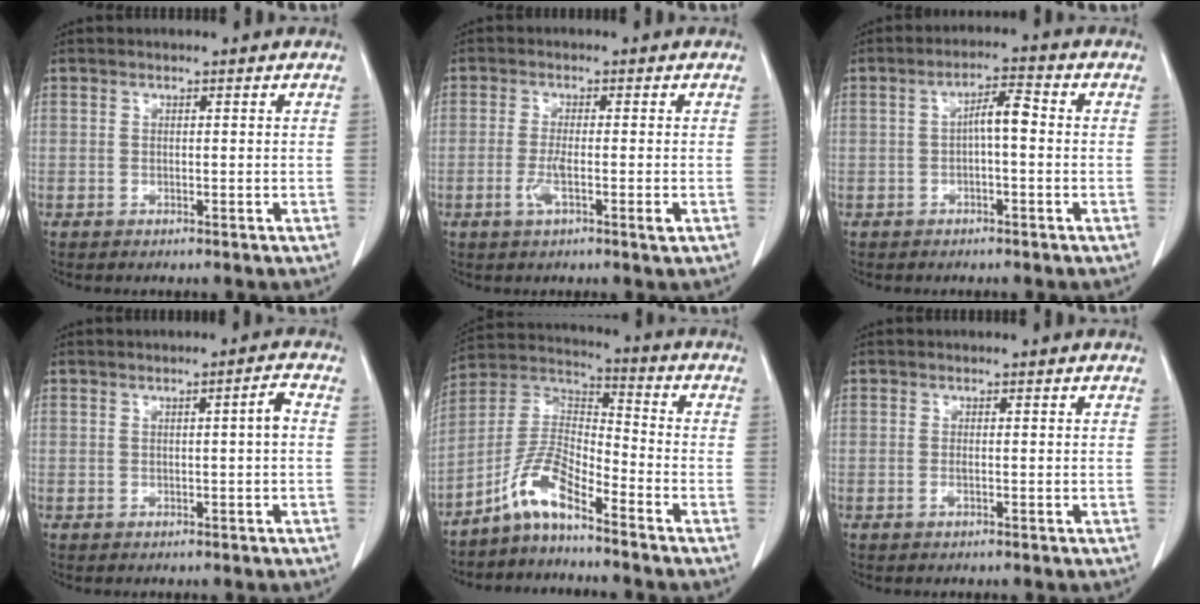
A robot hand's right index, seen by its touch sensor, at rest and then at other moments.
{"total": 4.2, "force": [-1.6, 0.2, 3.9], "torque": [-0.073, -0.008, -0.029]}
{"total": 4.1, "force": [-0.2, 0.9, 4.0], "torque": [-0.067, 0.015, -0.004]}
{"total": 2.1, "force": [0.0, -0.1, 2.0], "torque": [-0.031, 0.003, 0.001]}
{"total": 8.3, "force": [-6.2, 1.4, 5.4], "torque": [-0.122, 0.017, -0.125]}
{"total": 0.6, "force": [-0.3, -0.1, 0.5], "torque": [-0.011, -0.001, -0.006]}